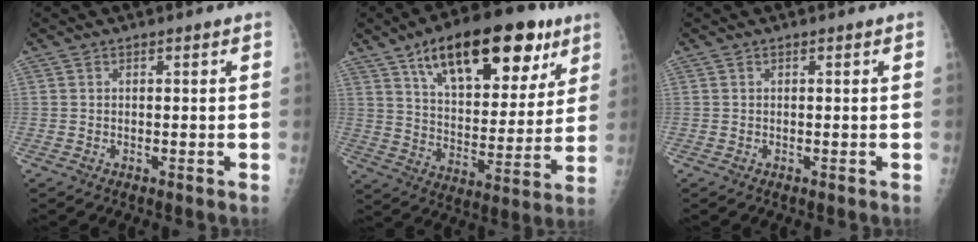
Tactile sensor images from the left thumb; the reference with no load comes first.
{"total": 24.4, "force": [13.5, 11.2, 16.9], "torque": [-0.215, -0.026, 0.213]}
{"total": 0.0}